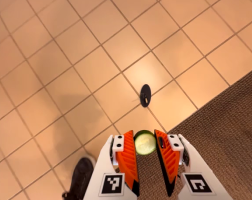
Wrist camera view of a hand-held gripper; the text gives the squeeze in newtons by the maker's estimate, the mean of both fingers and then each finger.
{"total": 8.1, "left": 8.4, "right": 7.9}